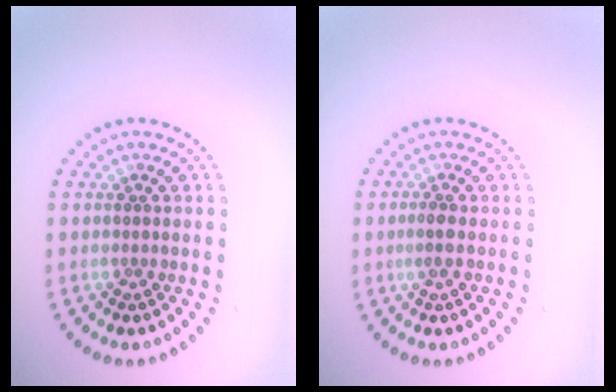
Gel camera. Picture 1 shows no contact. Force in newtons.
{"total": 1.2, "press": 1.1, "slide": 0.5}